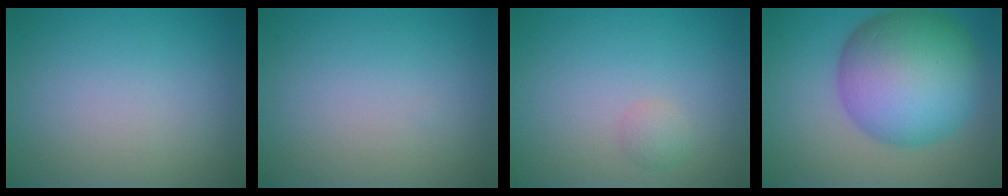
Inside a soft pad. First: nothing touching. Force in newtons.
{"total": 0.0}
{"total": 1.0, "press": 1.0, "slide": 0.1}
{"total": 12.8, "press": 12.8, "slide": 0.1}